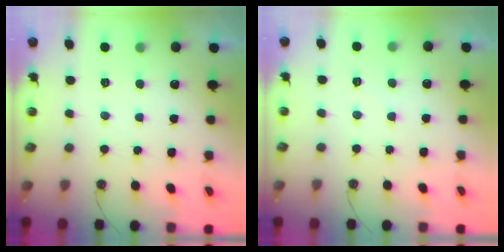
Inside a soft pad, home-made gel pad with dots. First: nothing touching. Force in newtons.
{"total": 2.0, "press": 2.0, "slide": 0.3}